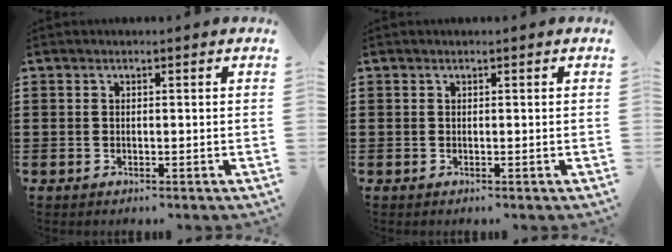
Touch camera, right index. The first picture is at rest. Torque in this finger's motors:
{"motor_torque": [0.62, 0.39, 0.00, 0.00]}